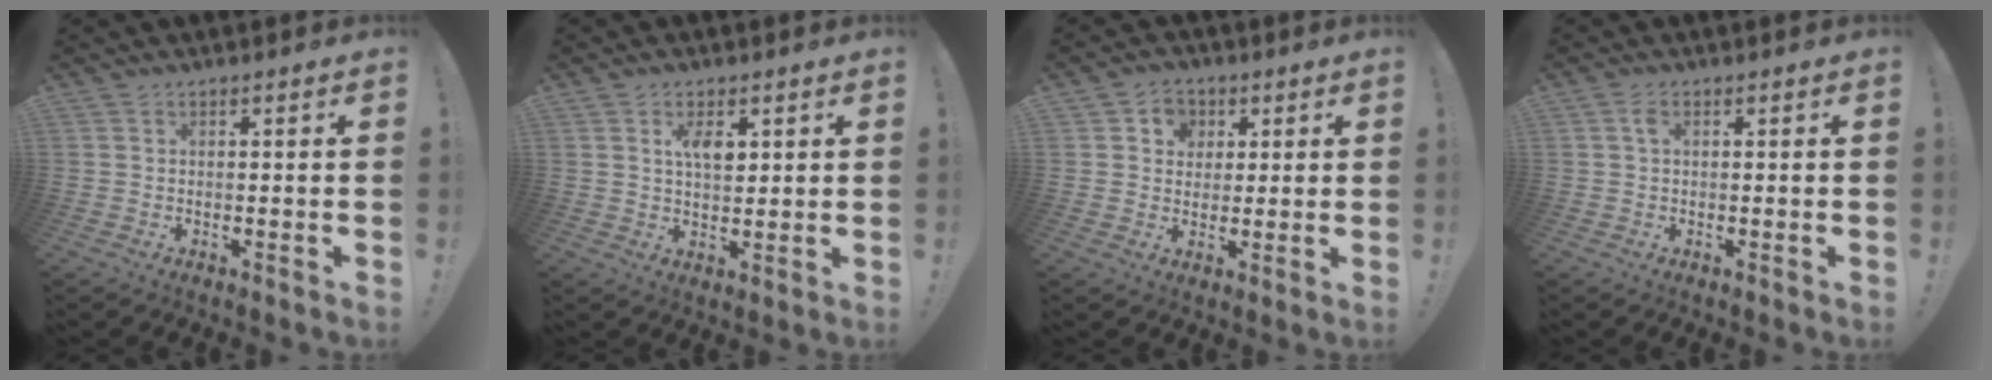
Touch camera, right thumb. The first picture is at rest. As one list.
[{"total": 5.3, "force": [2.4, 2.7, 4.0], "torque": [-0.060, -0.007, 0.037]}, {"total": 6.2, "force": [1.6, 5.7, 1.8], "torque": [-0.024, -0.002, 0.032]}, {"total": 1.9, "force": [0.5, 1.0, 1.6], "torque": [-0.027, 0.003, 0.006]}]